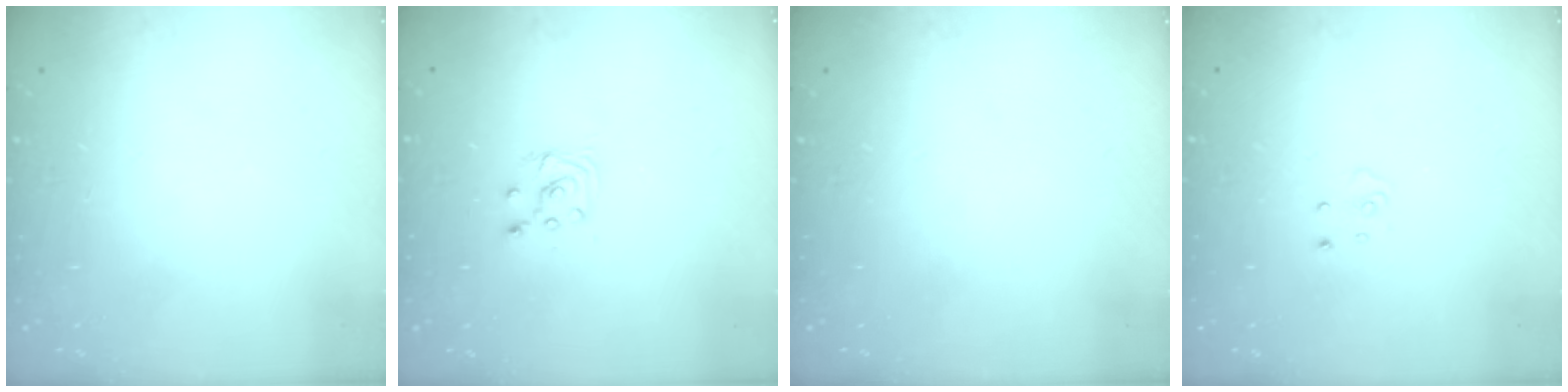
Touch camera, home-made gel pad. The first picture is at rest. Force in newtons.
{"total": 4.6, "press": 4.6, "slide": 0.5}
{"total": 0.0}
{"total": 3.6, "press": 3.6, "slide": 0.3}